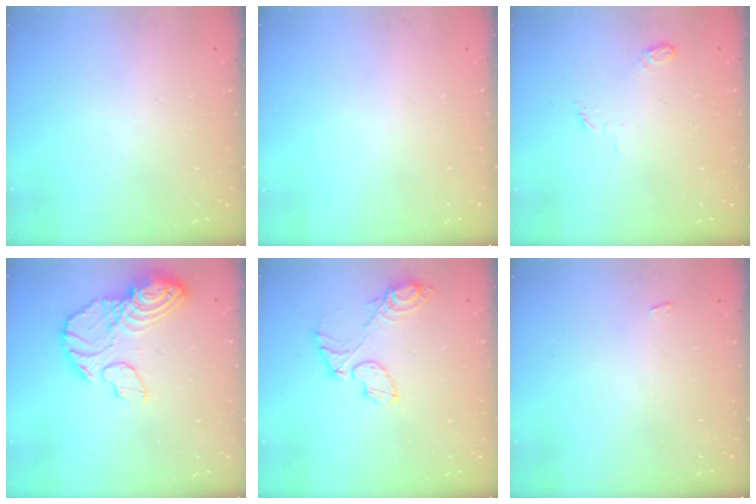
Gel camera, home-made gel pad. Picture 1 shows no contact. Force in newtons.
{"total": 0.0}
{"total": 4.5, "press": 4.4, "slide": 0.8}
{"total": 15.8, "press": 15.6, "slide": 1.9}
{"total": 10.0, "press": 9.9, "slide": 0.7}
{"total": 2.2, "press": 2.2, "slide": 0.3}